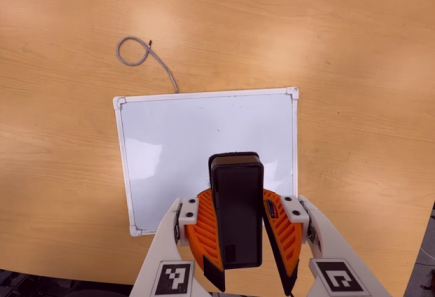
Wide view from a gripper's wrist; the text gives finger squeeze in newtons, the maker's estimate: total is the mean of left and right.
{"total": 9.7, "left": 10.1, "right": 9.3}